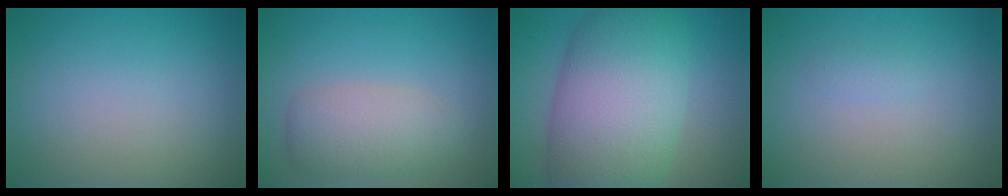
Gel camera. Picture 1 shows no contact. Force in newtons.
{"total": 3.7, "press": 3.7, "slide": 0.2}
{"total": 12.4, "press": 12.4, "slide": 0.4}
{"total": 0.7, "press": 0.7, "slide": 0.0}